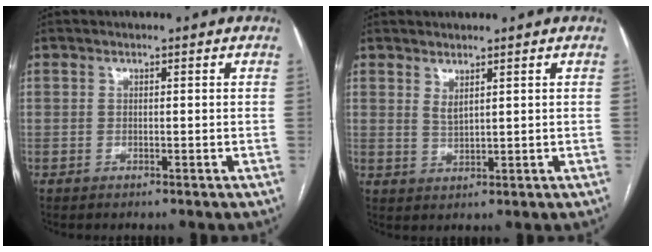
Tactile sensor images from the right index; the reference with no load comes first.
{"total": 1.8, "force": [1.3, 0.3, 1.2], "torque": [-0.027, -0.009, 0.031]}